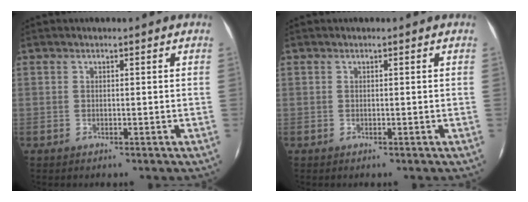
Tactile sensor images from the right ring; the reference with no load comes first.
{"total": 0.0}